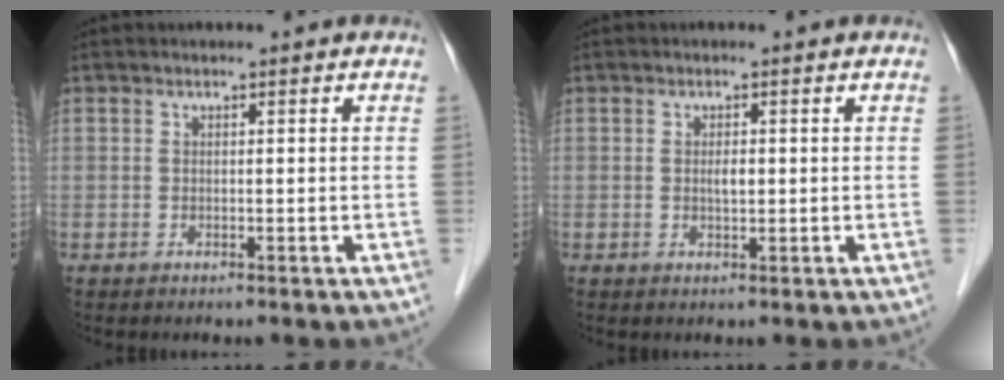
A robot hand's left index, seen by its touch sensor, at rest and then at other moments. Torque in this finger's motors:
{"motor_torque": [0.13, -0.09, 0.04, 0.04]}